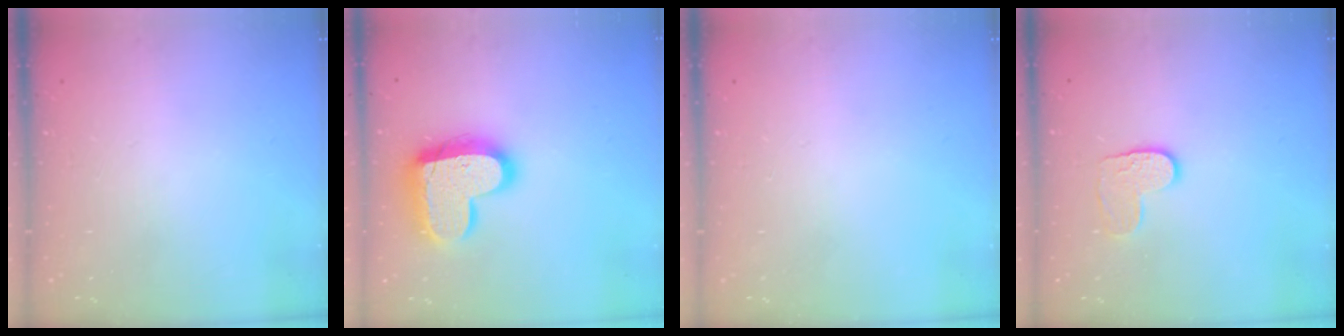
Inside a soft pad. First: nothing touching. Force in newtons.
{"total": 18.3, "press": 18.2, "slide": 1.2}
{"total": 0.0}
{"total": 6.6, "press": 6.6, "slide": 0.3}